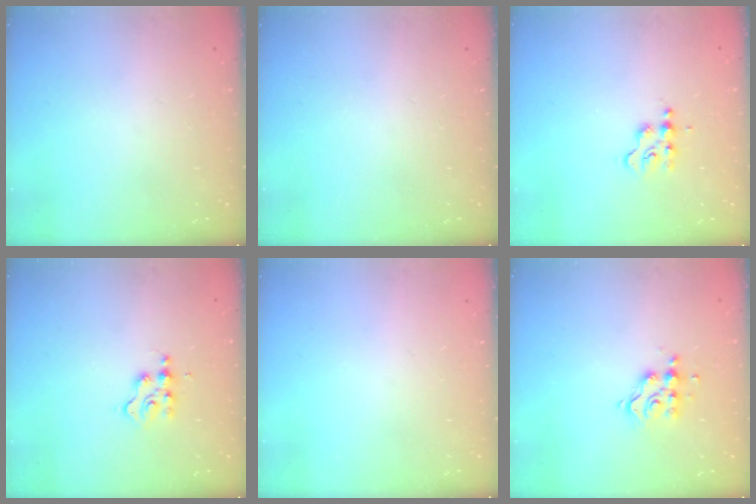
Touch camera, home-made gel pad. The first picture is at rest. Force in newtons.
{"total": 0.0}
{"total": 3.0, "press": 3.0, "slide": 0.4}
{"total": 2.7, "press": 2.6, "slide": 0.4}
{"total": 0.0}
{"total": 7.1, "press": 7.1, "slide": 0.5}